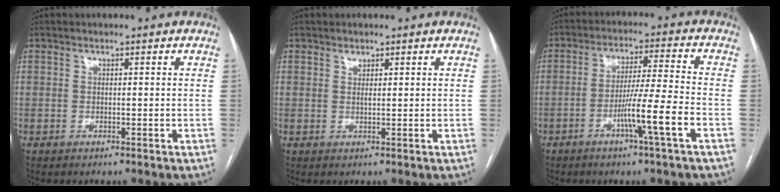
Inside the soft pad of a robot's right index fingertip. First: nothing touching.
{"total": 0.9, "force": [0.7, 0.5, 0.4], "torque": [-0.006, -0.003, 0.012]}
{"total": 8.8, "force": [-3.7, -1.4, 7.9], "torque": [-0.137, -0.005, -0.070]}